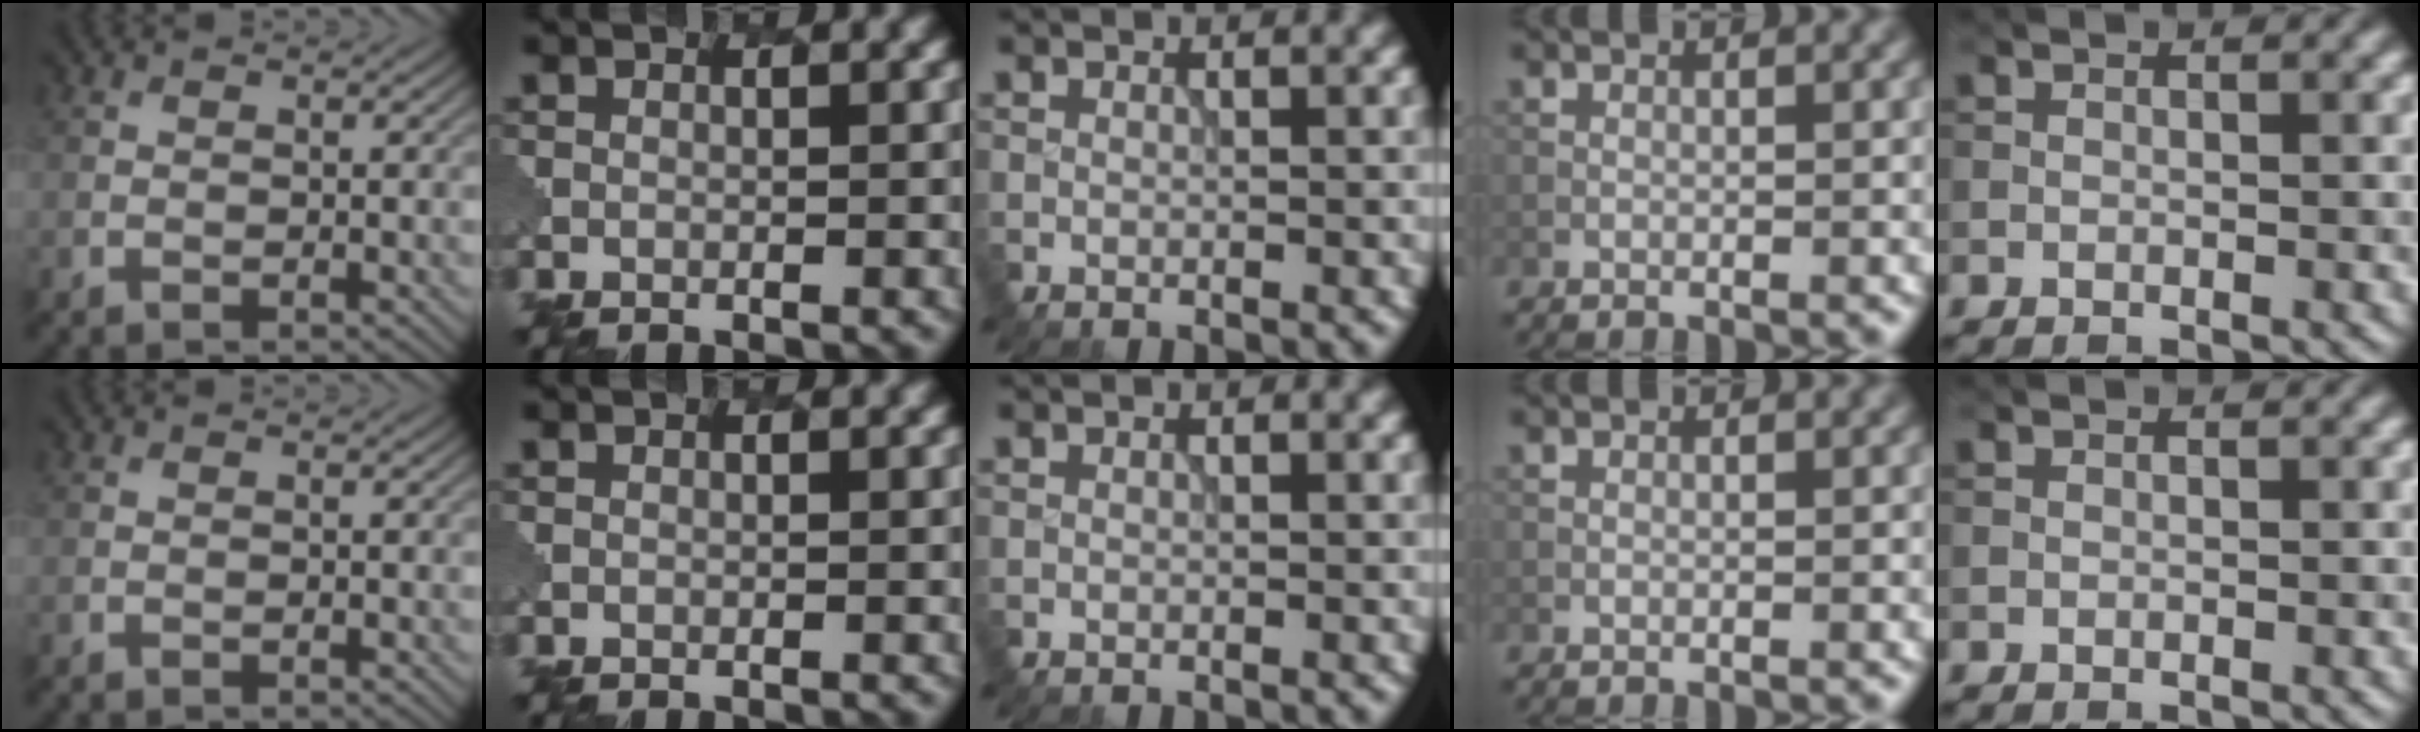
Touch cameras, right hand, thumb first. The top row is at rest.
{}